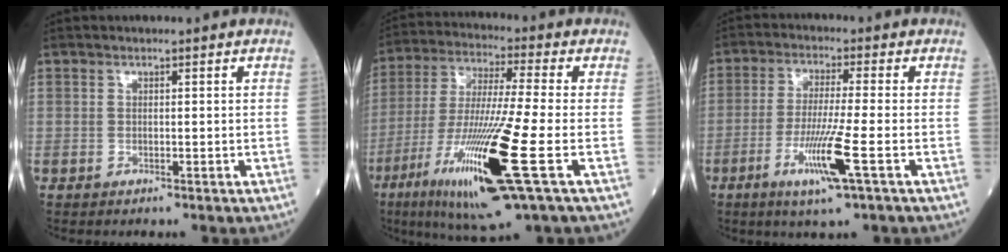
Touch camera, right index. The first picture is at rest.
{"total": 18.6, "force": [-7.0, 0.0, 17.3], "torque": [-0.357, -0.043, -0.133]}
{"total": 8.6, "force": [-3.5, -0.7, 7.9], "torque": [-0.154, -0.021, -0.067]}